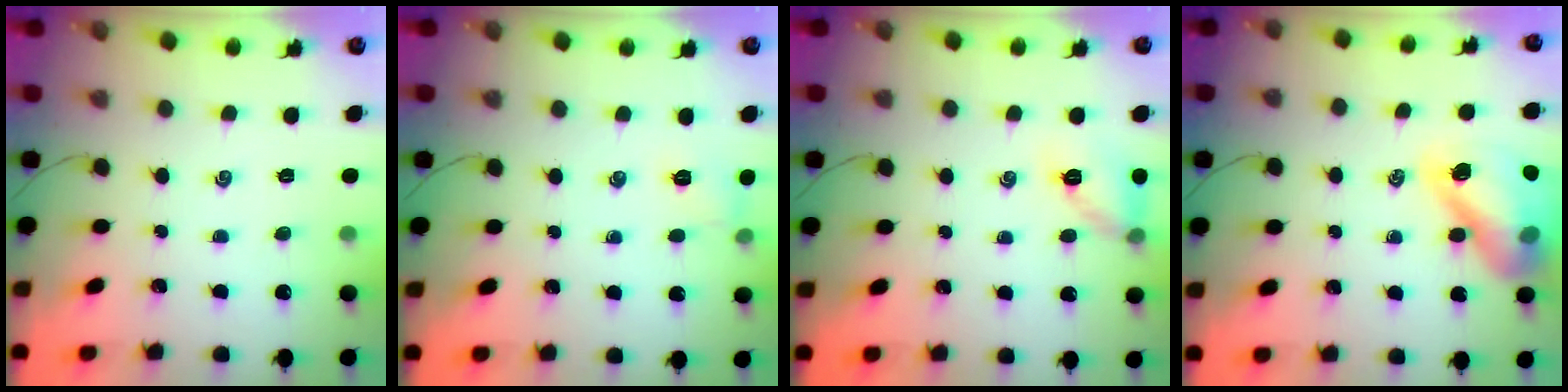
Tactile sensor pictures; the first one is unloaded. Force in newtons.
{"total": 4.5, "press": 4.2, "slide": 1.6}
{"total": 9.9, "press": 9.8, "slide": 1.6}
{"total": 18.0, "press": 17.4, "slide": 4.6}